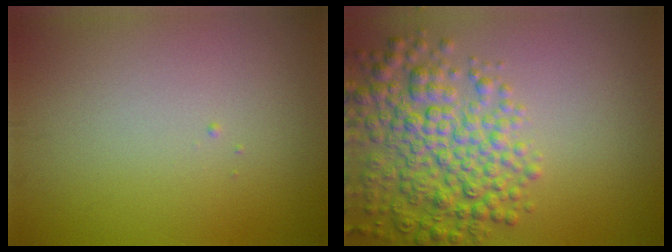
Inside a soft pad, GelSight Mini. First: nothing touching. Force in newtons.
{"total": 6.7, "press": 6.7, "slide": 0.2}